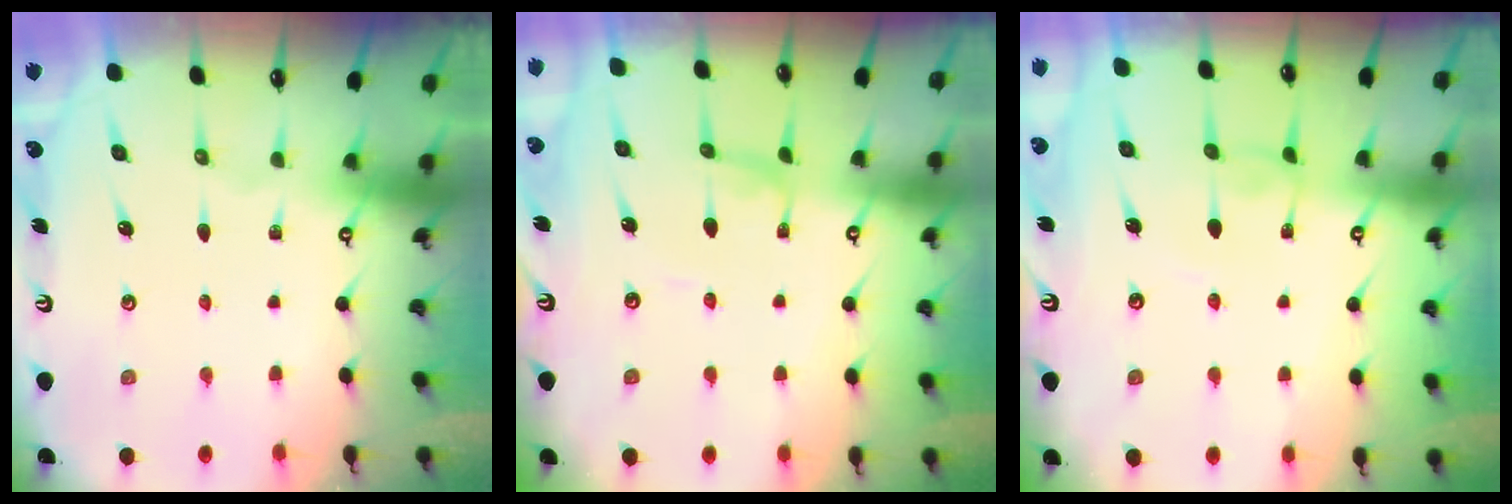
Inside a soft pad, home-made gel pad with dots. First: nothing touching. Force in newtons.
{"total": 1.3, "press": 1.3, "slide": 0.2}
{"total": 1.1, "press": 1.0, "slide": 0.3}